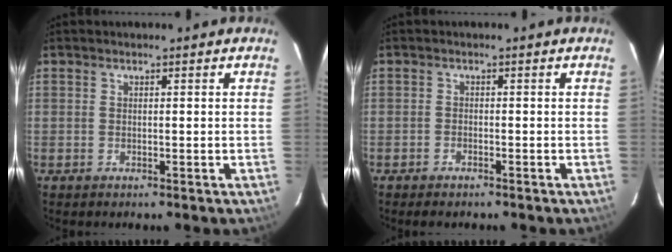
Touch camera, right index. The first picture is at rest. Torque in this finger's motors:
{"motor_torque": [0.24, -0.21, -0.06, -0.01]}